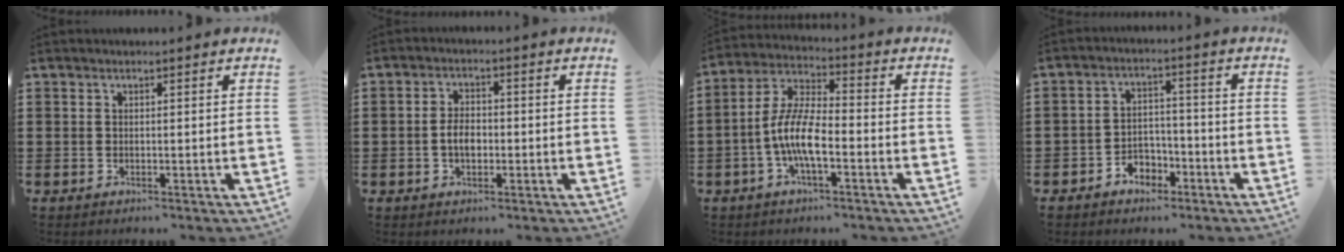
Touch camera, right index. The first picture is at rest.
{"total": 3.4, "force": [-0.8, 1.9, 2.7], "torque": [-0.045, -0.003, -0.015]}
{"total": 8.8, "force": [-2.9, 2.8, 7.8], "torque": [-0.185, -0.011, -0.063]}
{"total": 3.9, "force": [-2.8, 2.5, 1.0], "torque": [-0.024, 0.013, -0.056]}